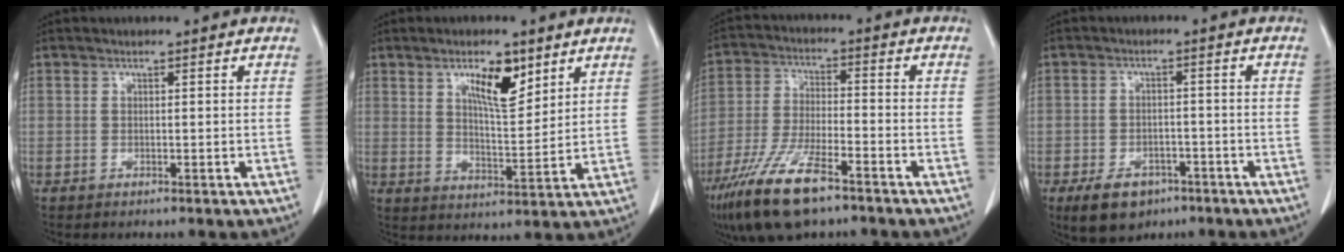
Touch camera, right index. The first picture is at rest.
{"total": 7.9, "force": [4.4, 2.2, 6.1], "torque": [-0.107, -0.001, 0.079]}
{"total": 13.0, "force": [-8.7, 3.0, 9.3], "torque": [-0.186, -0.022, -0.156]}
{"total": 6.8, "force": [-4.2, 4.2, 3.2], "torque": [-0.058, 0.000, -0.059]}